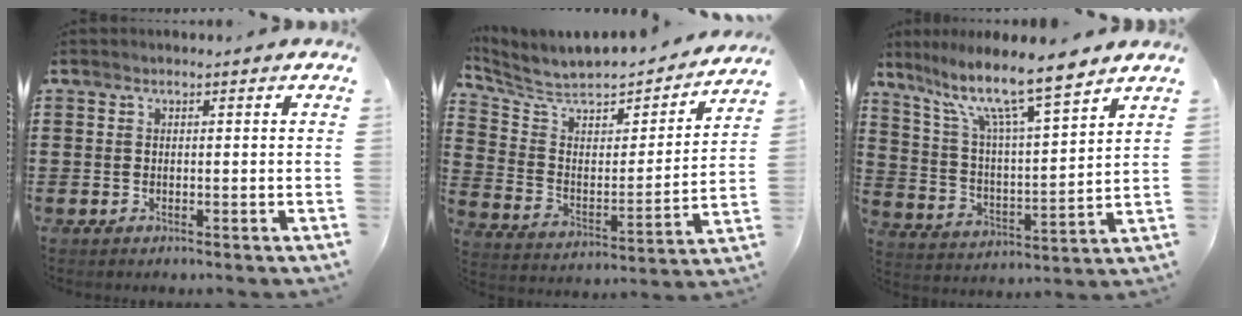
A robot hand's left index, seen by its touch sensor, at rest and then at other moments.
{"total": 5.4, "force": [4.7, 2.3, 1.6], "torque": [-0.063, -0.041, 0.074]}
{"total": 11.0, "force": [8.6, 1.4, 6.7], "torque": [-0.151, -0.050, 0.143]}